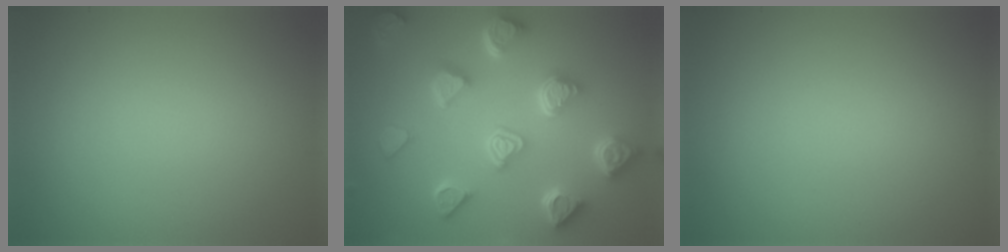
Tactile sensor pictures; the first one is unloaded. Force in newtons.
{"total": 7.0, "press": 5.7, "slide": 4.1}
{"total": 0.0}